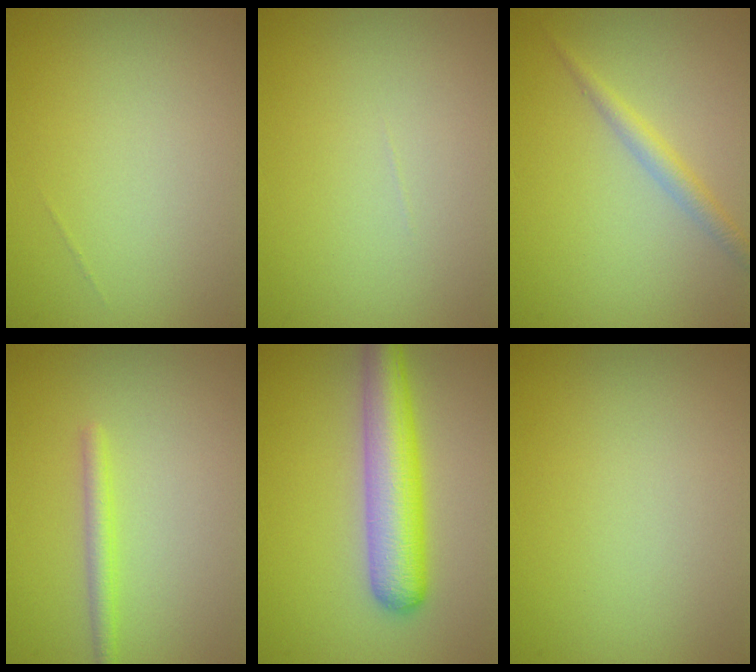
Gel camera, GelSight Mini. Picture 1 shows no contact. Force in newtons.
{"total": 0.0}
{"total": 1.8, "press": 1.8, "slide": 0.0}
{"total": 1.7, "press": 1.7, "slide": 0.1}
{"total": 6.2, "press": 6.2, "slide": 0.3}
{"total": 0.0}